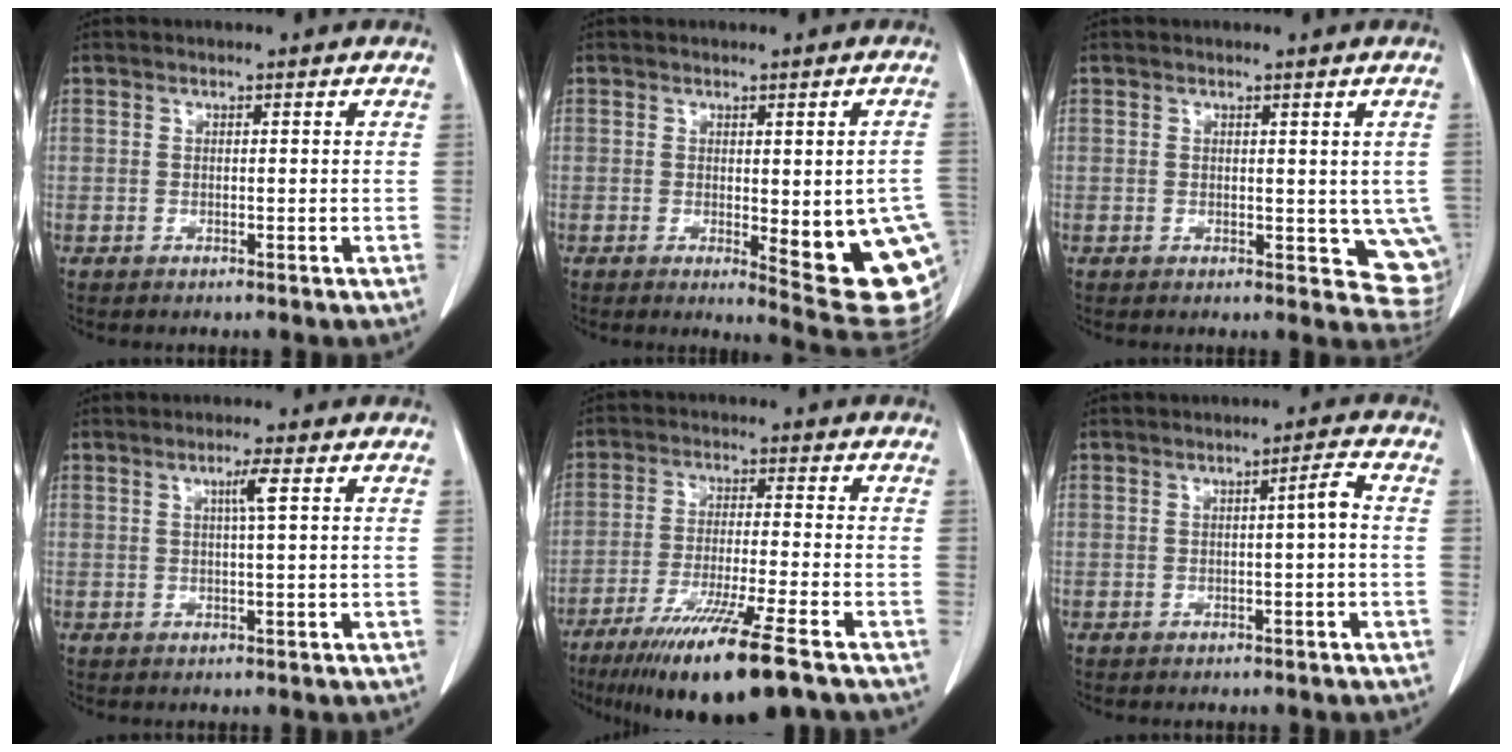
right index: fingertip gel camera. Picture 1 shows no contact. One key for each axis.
{"total": 14.3, "fx": -2.8, "fy": 3.6, "fz": 13.6, "tx": -0.112, "ty": -0.006, "tz": -0.016}
{"total": 6.4, "fx": 0.4, "fy": 3.7, "fz": 5.3, "tx": -0.042, "ty": -0.010, "tz": 0.009}
{"total": 2.4, "fx": 0.8, "fy": -0.4, "fz": 2.3, "tx": -0.042, "ty": -0.001, "tz": 0.013}
{"total": 14.1, "fx": -9.6, "fy": -0.4, "fz": 10.3, "tx": -0.180, "ty": -0.047, "tz": -0.161}
{"total": 2.3, "fx": -0.1, "fy": 0.0, "fz": 2.3, "tx": -0.032, "ty": 0.004, "tz": -0.002}